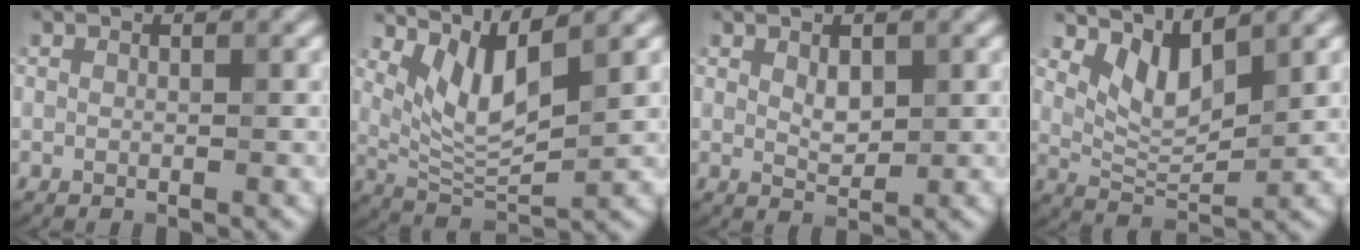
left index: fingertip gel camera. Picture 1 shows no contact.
{"total": 5.2, "force": [3.0, 1.6, 3.9], "torque": [-0.082, -0.017, 0.065]}
{"total": 1.8, "force": [0.6, 1.0, 1.4], "torque": [-0.028, -0.002, 0.013]}
{"total": 4.4, "force": [2.7, 1.8, 2.9], "torque": [-0.063, -0.016, 0.053]}